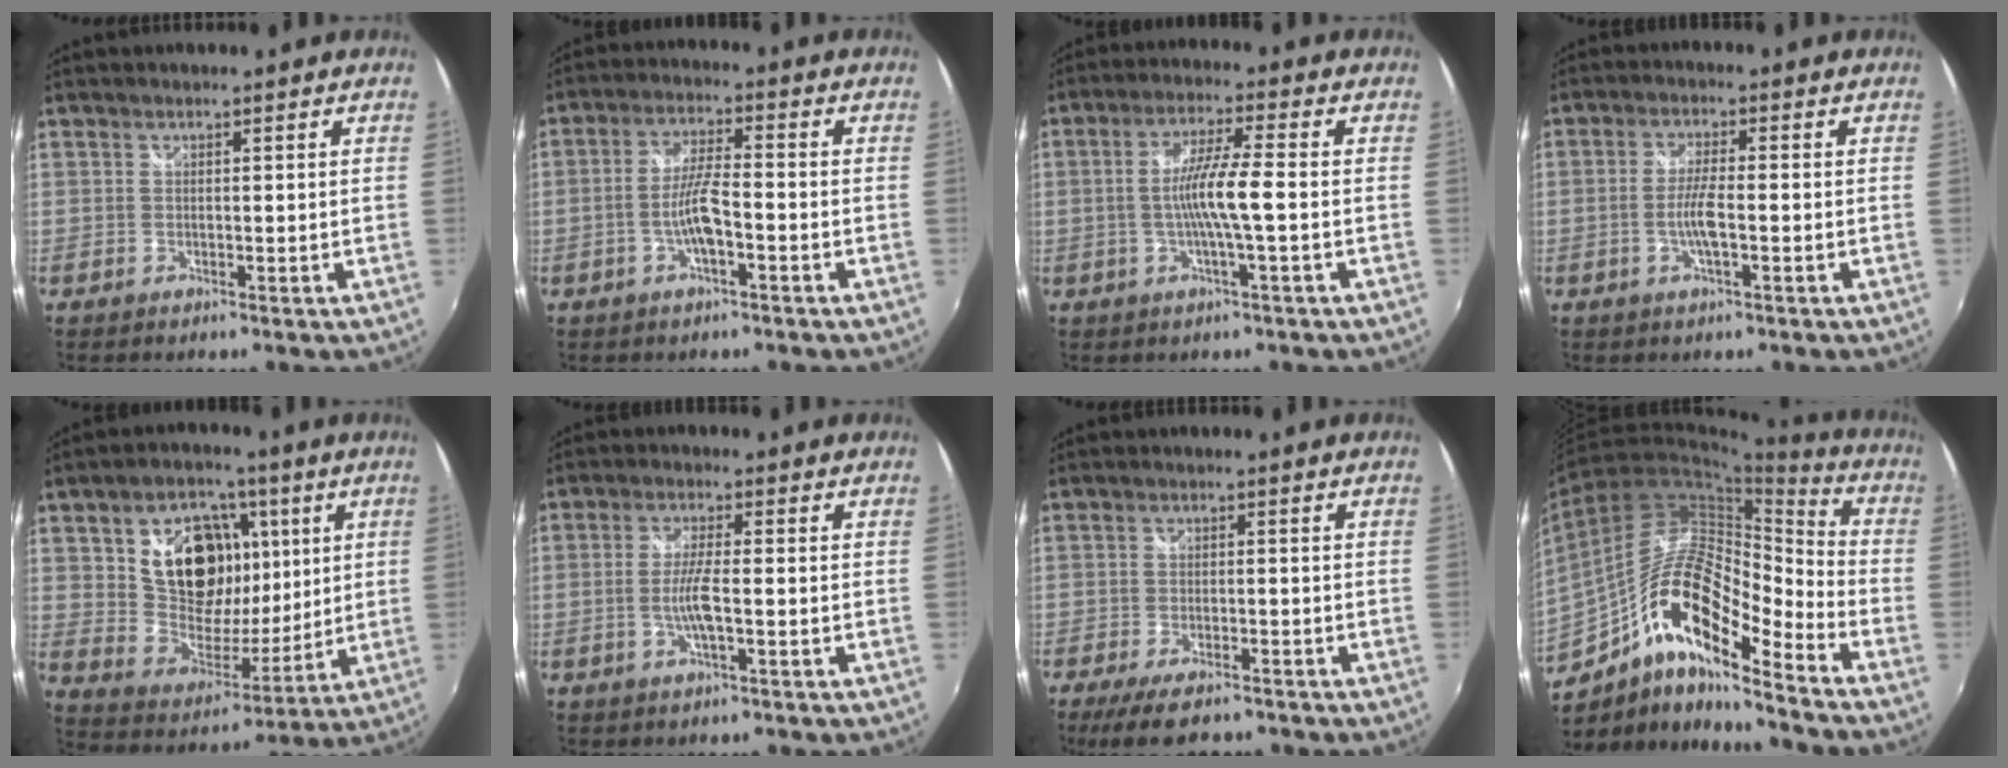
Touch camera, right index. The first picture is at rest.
{"total": 6.3, "force": [-2.4, 1.0, 5.7], "torque": [-0.113, 0.005, -0.042]}
{"total": 7.5, "force": [-1.3, -0.2, 7.4], "torque": [-0.142, 0.000, -0.024]}
{"total": 4.9, "force": [-1.4, 0.6, 4.6], "torque": [-0.092, 0.000, -0.025]}
{"total": 17.6, "force": [6.0, 12.9, 10.4], "torque": [-0.204, 0.025, 0.121]}
{"total": 5.2, "force": [-1.3, 0.4, 5.0], "torque": [-0.098, -0.002, -0.023]}
{"total": 8.7, "force": [-6.7, 2.9, 4.8], "torque": [-0.114, -0.022, -0.113]}
{"total": 18.3, "force": [-9.1, 5.4, 14.9], "torque": [-0.270, -0.003, -0.180]}